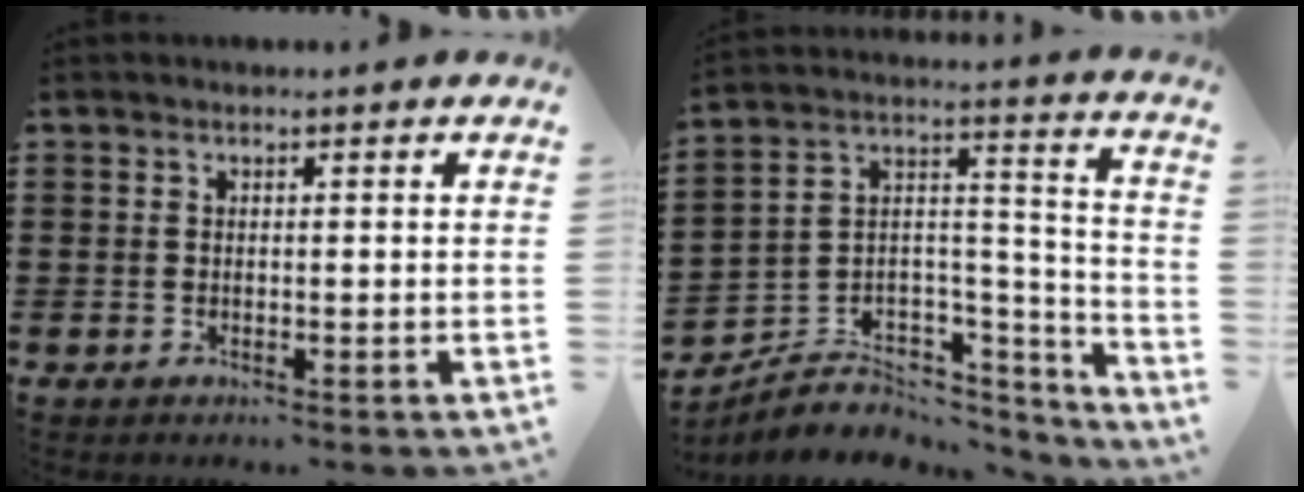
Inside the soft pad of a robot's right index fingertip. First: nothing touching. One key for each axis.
{"total": 4.9, "fx": -3.4, "fy": 3.4, "fz": 0.5, "tx": -0.015, "ty": -0.004, "tz": -0.062}